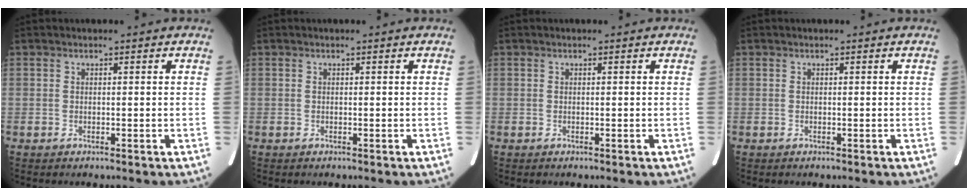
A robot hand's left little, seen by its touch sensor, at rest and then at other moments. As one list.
[{"total": 0.0}, {"total": 0.0}, {"total": 0.0}]